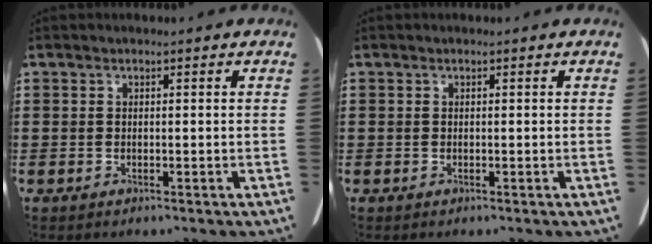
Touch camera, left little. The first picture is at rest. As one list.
[{"total": 0.0}]